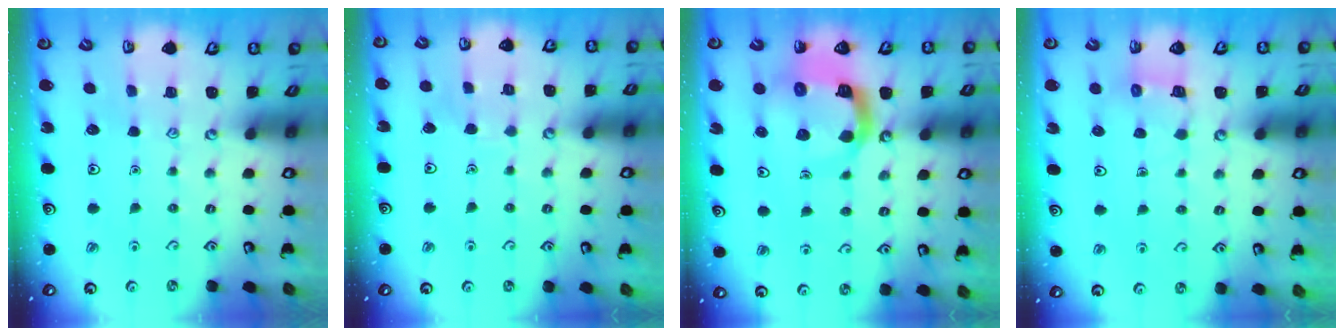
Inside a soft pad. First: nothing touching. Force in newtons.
{"total": 2.7, "press": 2.7, "slide": 0.1}
{"total": 10.6, "press": 10.5, "slide": 1.3}
{"total": 5.5, "press": 5.5, "slide": 0.5}